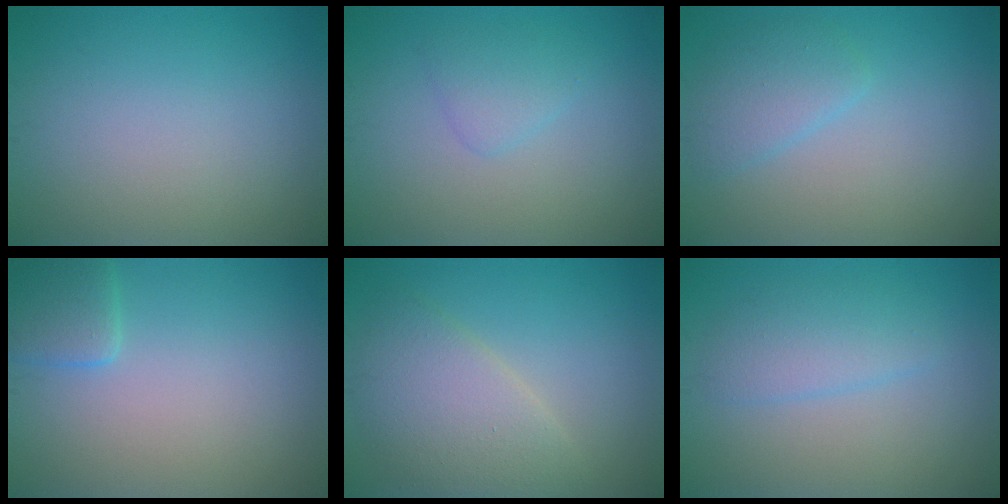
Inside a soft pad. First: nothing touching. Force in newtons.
{"total": 1.8, "press": 1.8, "slide": 0.1}
{"total": 2.5, "press": 2.5, "slide": 0.3}
{"total": 2.4, "press": 2.4, "slide": 0.3}
{"total": 4.9, "press": 4.9, "slide": 0.2}
{"total": 2.6, "press": 2.6, "slide": 0.1}